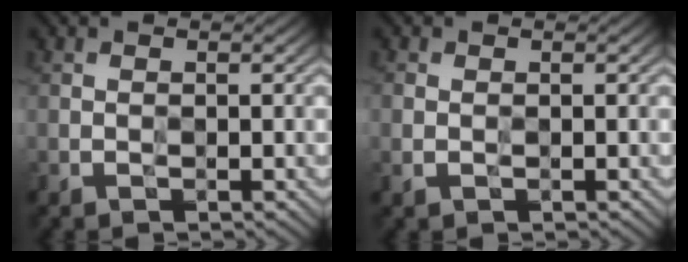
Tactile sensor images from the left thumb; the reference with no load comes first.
{"total": 1.2, "force": [-0.2, 1.0, 0.8], "torque": [-0.024, -0.002, -0.005]}